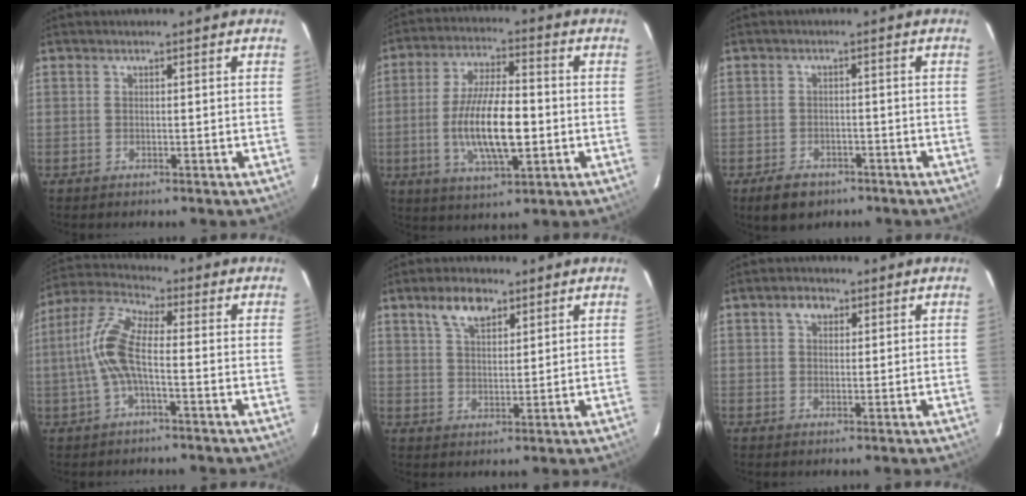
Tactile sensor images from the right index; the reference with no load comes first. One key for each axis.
{"total": 13.6, "fx": -2.4, "fy": 4.6, "fz": 12.6, "tx": -0.243, "ty": -0.007, "tz": -0.038}
{"total": 5.4, "fx": -3.6, "fy": 3.5, "fz": 2.1, "tx": -0.050, "ty": 0.005, "tz": -0.048}
{"total": 9.8, "fx": -1.4, "fy": 3.0, "fz": 9.2, "tx": -0.207, "ty": 0.015, "tz": -0.031}
{"total": 6.1, "fx": 4.0, "fy": 2.7, "fz": 3.8, "tx": -0.068, "ty": 0.009, "tz": 0.071}
{"total": 2.7, "fx": 1.4, "fy": 1.8, "fz": 1.5, "tx": -0.021, "ty": 0.010, "tz": 0.023}